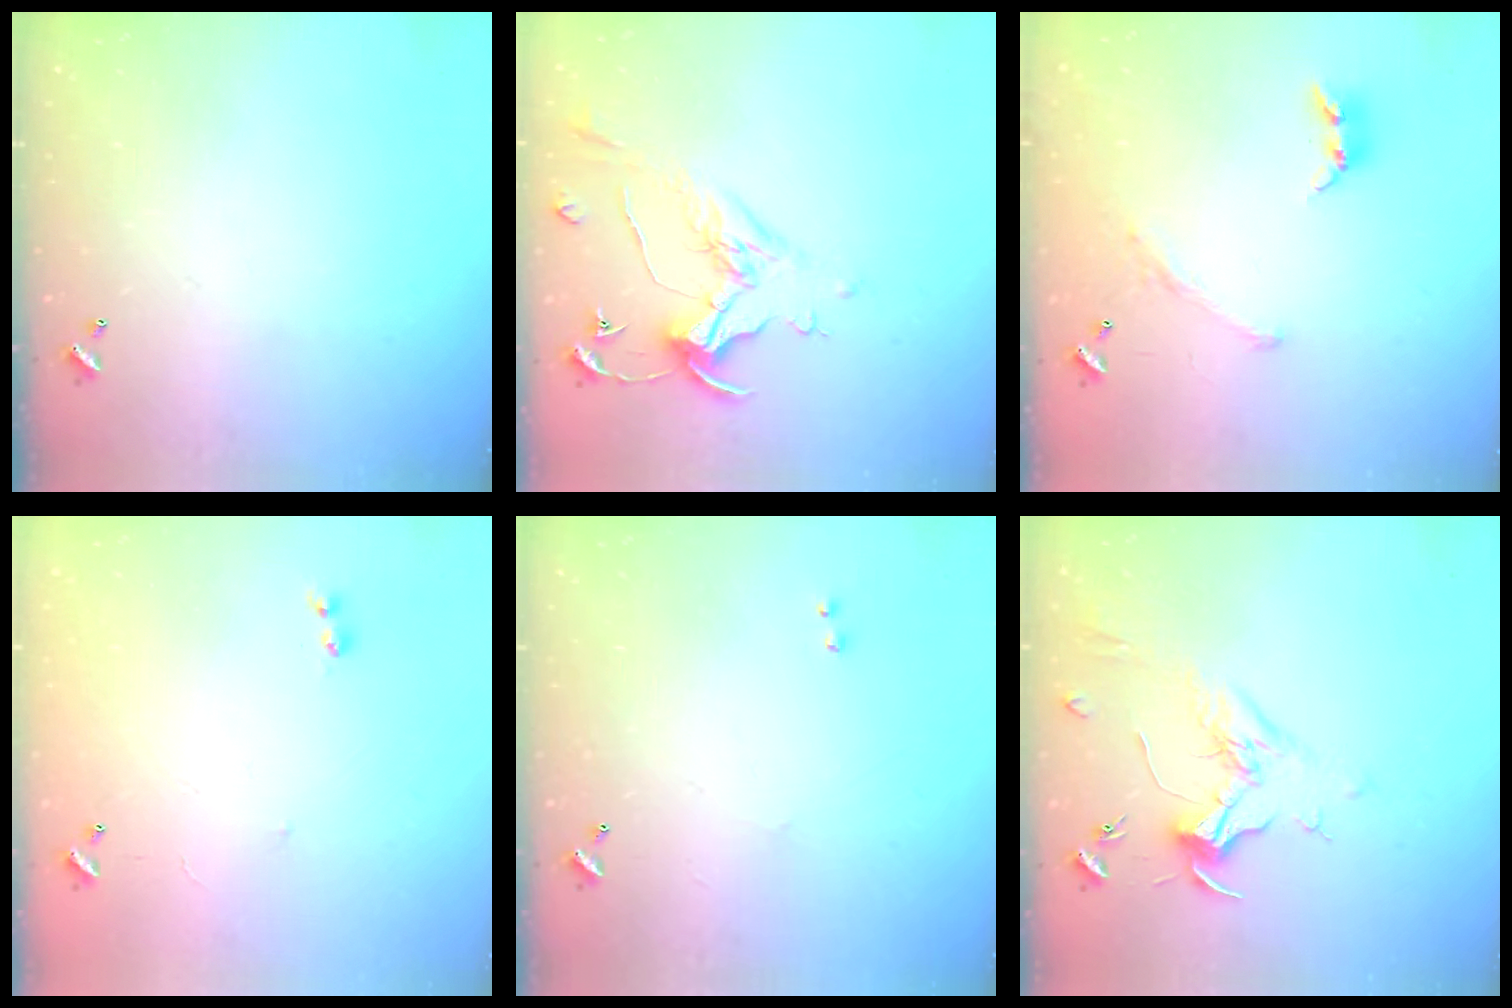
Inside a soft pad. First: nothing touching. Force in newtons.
{"total": 0.8, "press": 0.7, "slide": 0.5}
{"total": 1.6, "press": 1.1, "slide": 1.1}
{"total": 6.4, "press": 6.4, "slide": 0.8}
{"total": 2.3, "press": 2.2, "slide": 0.8}
{"total": 2.0, "press": 1.9, "slide": 0.7}